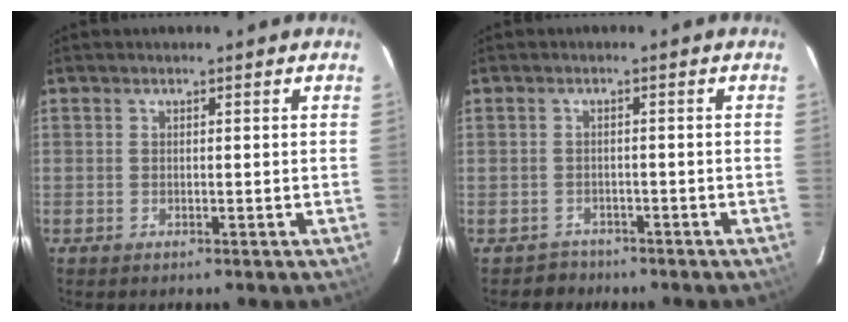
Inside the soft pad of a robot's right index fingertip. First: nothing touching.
{"total": 2.9, "force": [-2.1, 2.0, -0.6], "torque": [0.007, 0.016, -0.033]}